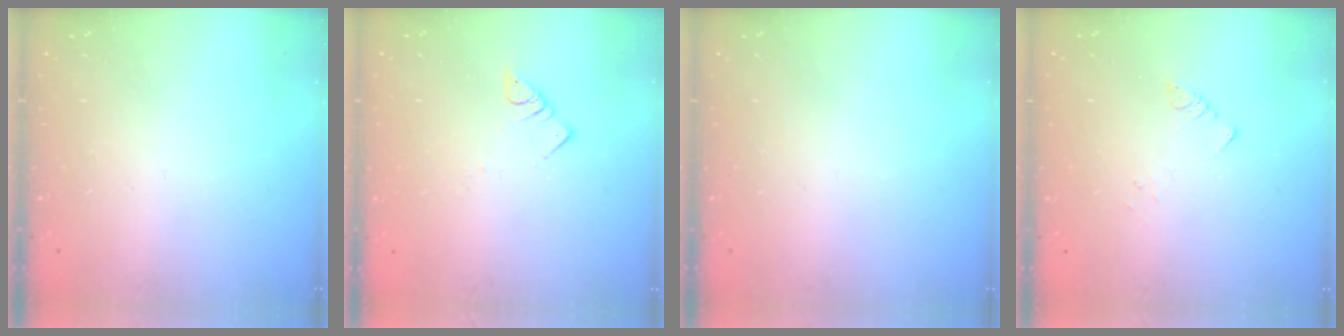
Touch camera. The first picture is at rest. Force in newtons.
{"total": 3.0, "press": 3.0, "slide": 0.1}
{"total": 0.0}
{"total": 1.3, "press": 1.2, "slide": 0.1}